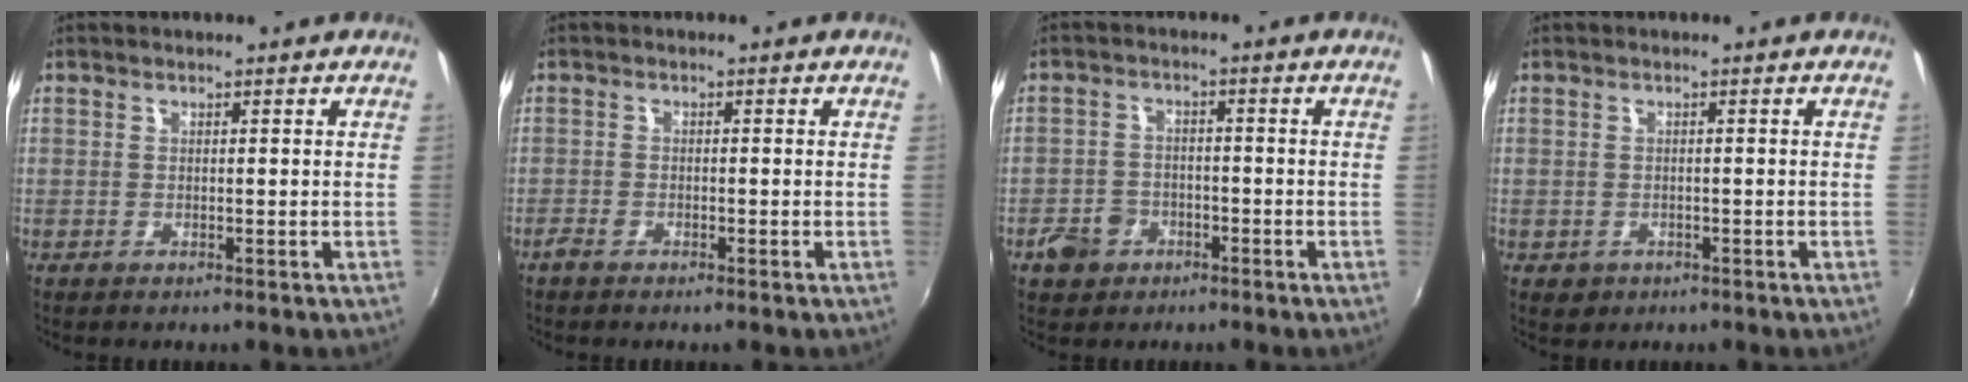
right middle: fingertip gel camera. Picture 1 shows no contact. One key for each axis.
{"total": 1.8, "fx": -1.5, "fy": 0.5, "fz": 0.8, "tx": -0.025, "ty": -0.003, "tz": -0.031}
{"total": 5.9, "fx": -3.4, "fy": 4.5, "fz": 1.7, "tx": -0.055, "ty": 0.011, "tz": -0.052}
{"total": 2.1, "fx": -0.8, "fy": 1.8, "fz": 0.7, "tx": -0.018, "ty": -0.005, "tz": -0.008}